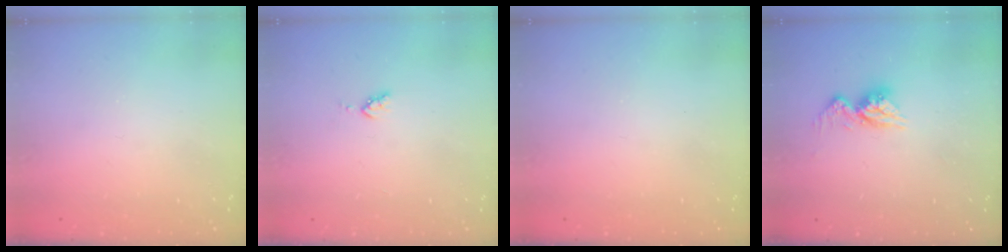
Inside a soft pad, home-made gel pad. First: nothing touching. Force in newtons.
{"total": 3.6, "press": 3.5, "slide": 0.4}
{"total": 0.0}
{"total": 10.0, "press": 9.9, "slide": 0.8}